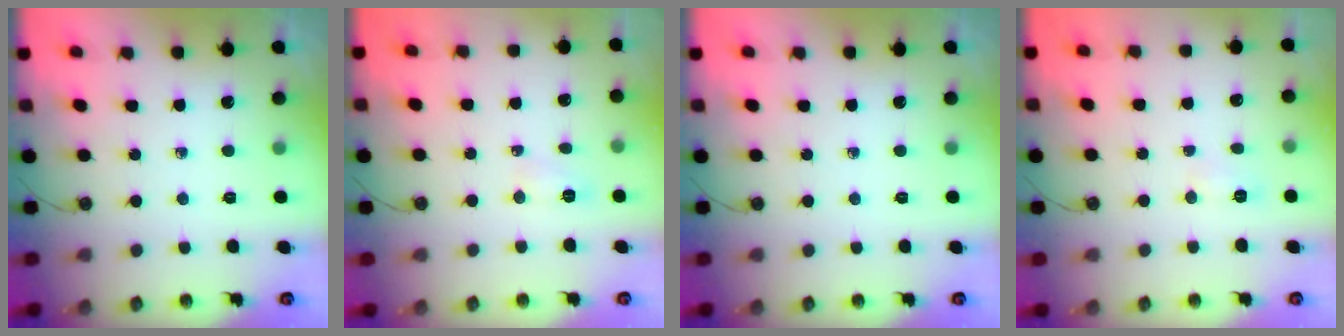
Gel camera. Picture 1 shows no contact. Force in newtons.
{"total": 3.5, "press": 3.3, "slide": 1.2}
{"total": 0.0}
{"total": 4.4, "press": 4.3, "slide": 0.8}